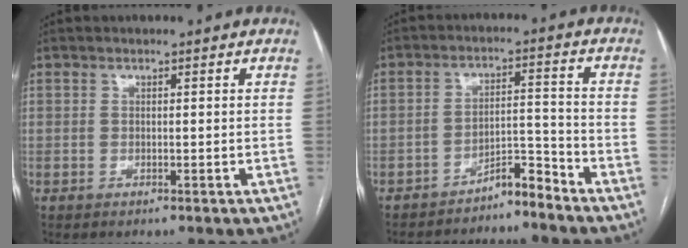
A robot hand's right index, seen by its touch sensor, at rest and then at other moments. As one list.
[{"total": 4.8, "force": [-4.6, 0.2, 1.4], "torque": [-0.009, 0.008, -0.078]}]